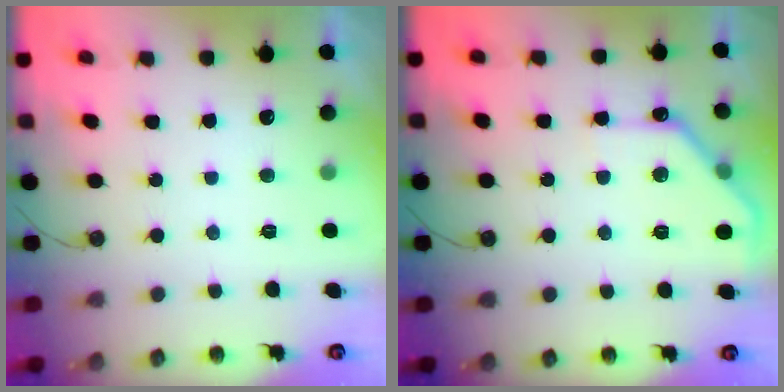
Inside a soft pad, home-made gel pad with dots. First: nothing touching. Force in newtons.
{"total": 10.5, "press": 10.5, "slide": 0.4}